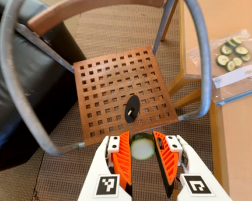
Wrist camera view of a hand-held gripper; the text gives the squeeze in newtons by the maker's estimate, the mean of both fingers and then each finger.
{"total": 11.3, "left": 11.7, "right": 11.0}